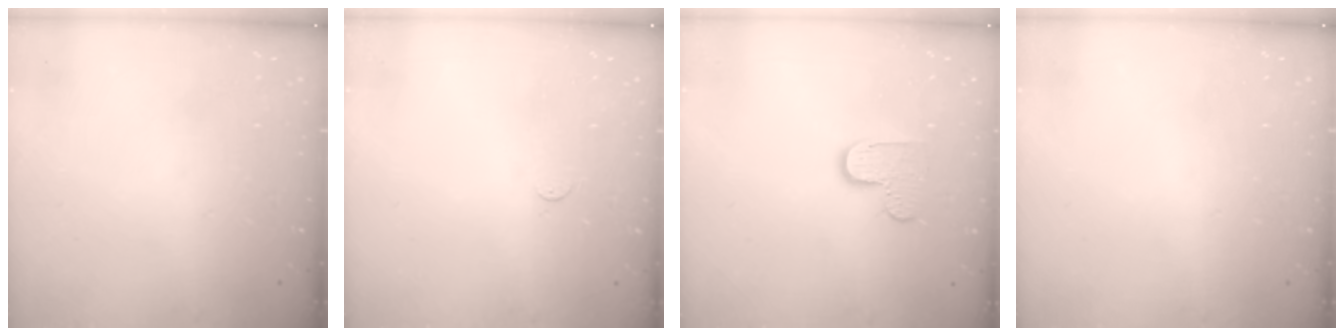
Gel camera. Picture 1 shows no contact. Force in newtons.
{"total": 2.7, "press": 2.7, "slide": 0.4}
{"total": 6.8, "press": 6.8, "slide": 0.2}
{"total": 0.0}